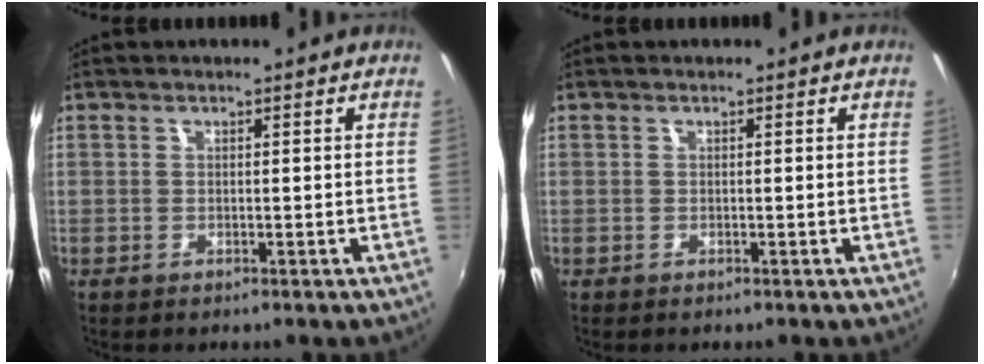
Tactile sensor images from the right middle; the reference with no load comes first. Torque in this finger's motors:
{"motor_torque": [0.07, -0.19, 0.05, 0.00]}